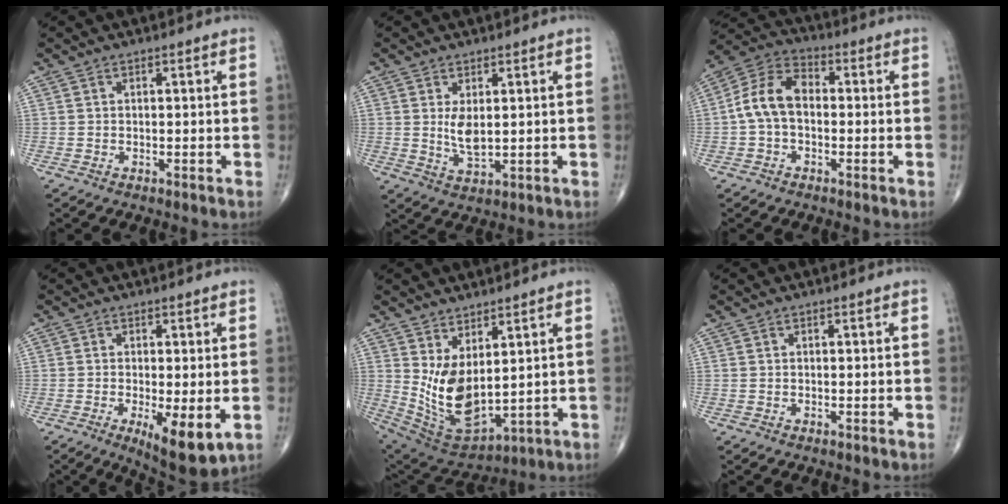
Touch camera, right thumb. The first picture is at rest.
{"total": 4.6, "force": [0.9, 2.0, 4.1], "torque": [-0.070, -0.016, 0.025]}
{"total": 9.5, "force": [-0.6, 6.2, 7.2], "torque": [-0.129, 0.032, -0.025]}
{"total": 8.8, "force": [-2.2, 2.9, 8.0], "torque": [-0.123, -0.024, -0.030]}
{"total": 12.4, "force": [2.9, 5.8, 10.5], "torque": [-0.190, -0.039, 0.084]}
{"total": 0.0}